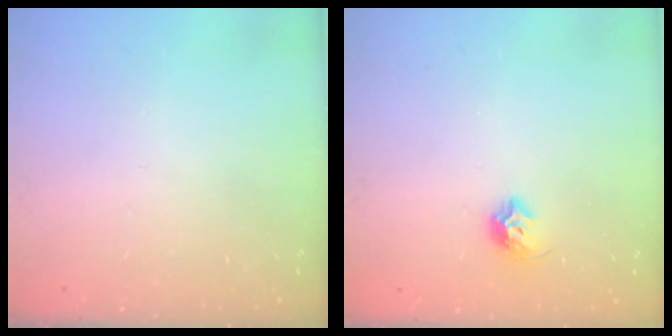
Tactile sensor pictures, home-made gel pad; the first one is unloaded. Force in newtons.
{"total": 7.7, "press": 7.7, "slide": 1.0}